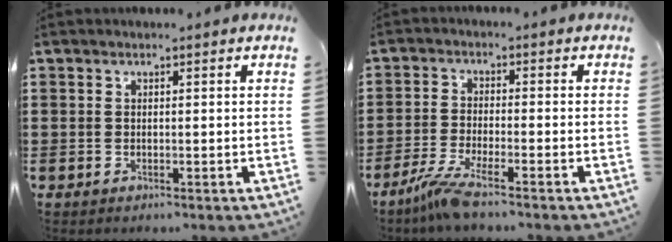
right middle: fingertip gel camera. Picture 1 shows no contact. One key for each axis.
{"total": 4.8, "fx": -3.8, "fy": 0.0, "fz": 3.0, "tx": -0.076, "ty": -0.020, "tz": -0.078}